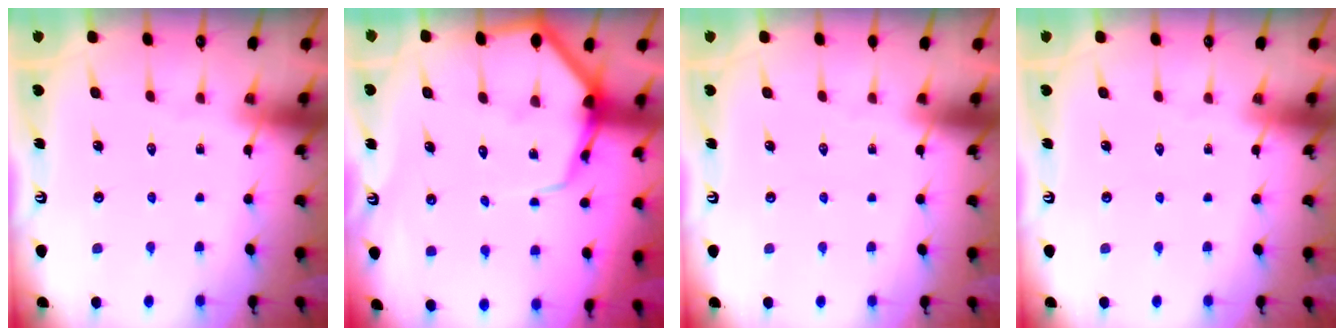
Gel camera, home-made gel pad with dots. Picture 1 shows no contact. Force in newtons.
{"total": 8.5, "press": 8.4, "slide": 0.9}
{"total": 0.0}
{"total": 0.0}